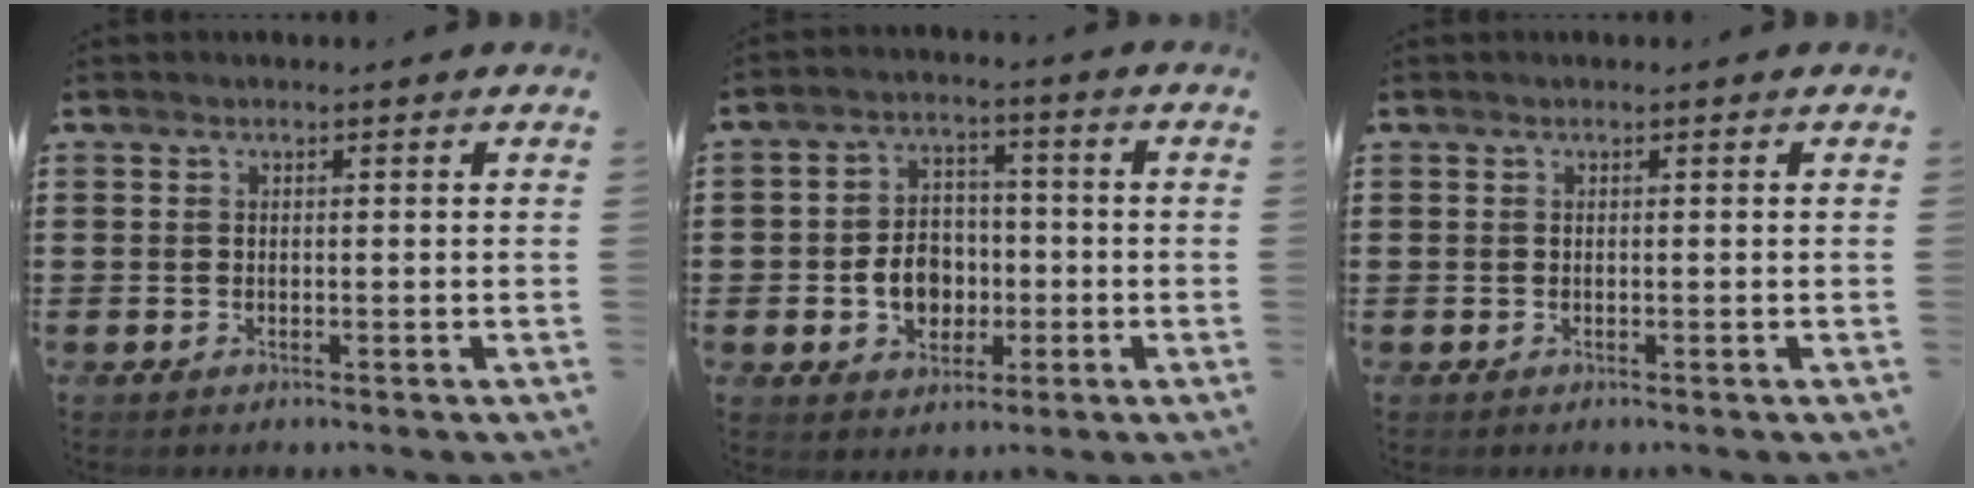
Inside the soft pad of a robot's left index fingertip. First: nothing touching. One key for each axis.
{"total": 6.7, "fx": -1.3, "fy": 5.4, "fz": 3.7, "tx": -0.076, "ty": 0.009, "tz": -0.025}
{"total": 0.0}